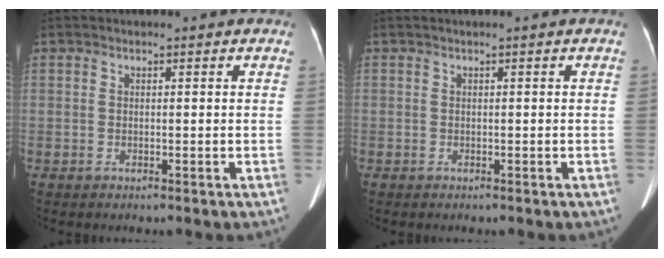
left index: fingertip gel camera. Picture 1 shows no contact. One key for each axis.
{"total": 0.0}